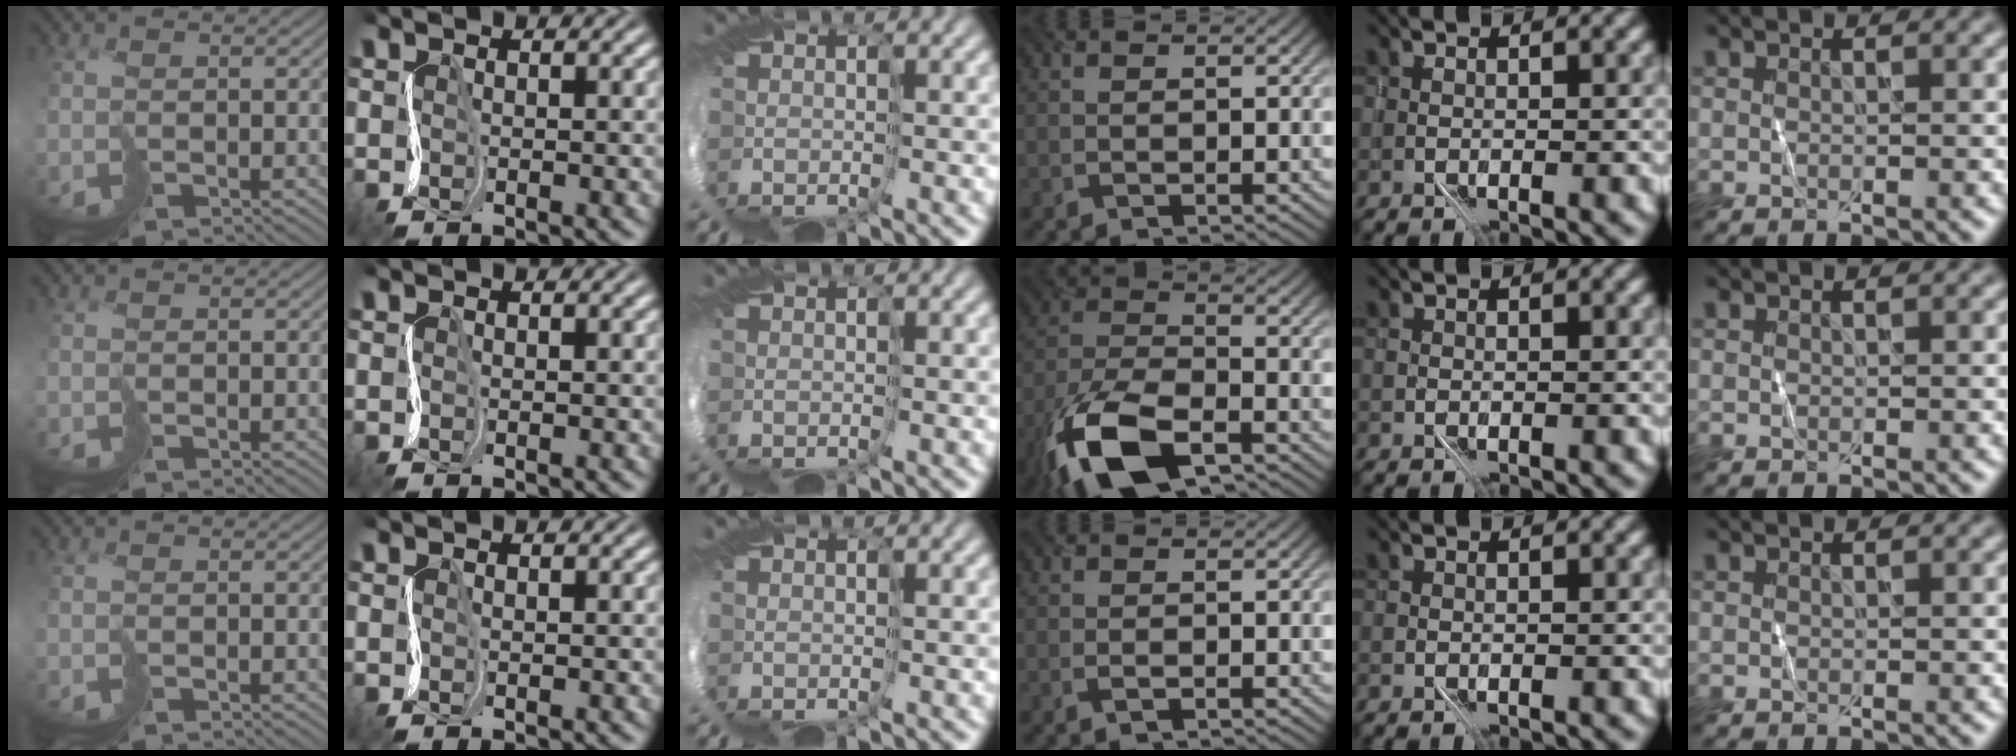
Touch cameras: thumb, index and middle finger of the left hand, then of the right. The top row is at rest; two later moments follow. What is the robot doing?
{"motion": "cut", "object": "paper bag"}